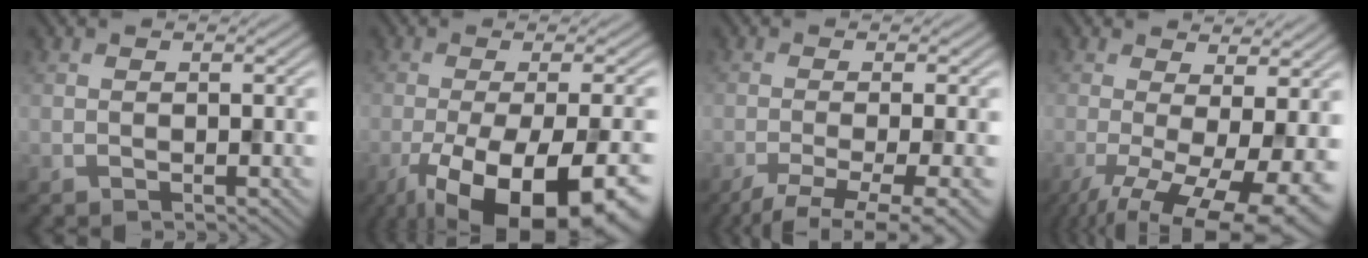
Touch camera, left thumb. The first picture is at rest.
{"total": 17.6, "force": [-9.3, 6.1, 13.6], "torque": [-0.207, -0.040, -0.122]}
{"total": 6.8, "force": [-3.5, 1.6, 5.6], "torque": [-0.082, -0.009, -0.059]}
{"total": 12.9, "force": [-4.5, 4.3, 11.3], "torque": [-0.191, -0.023, -0.057]}